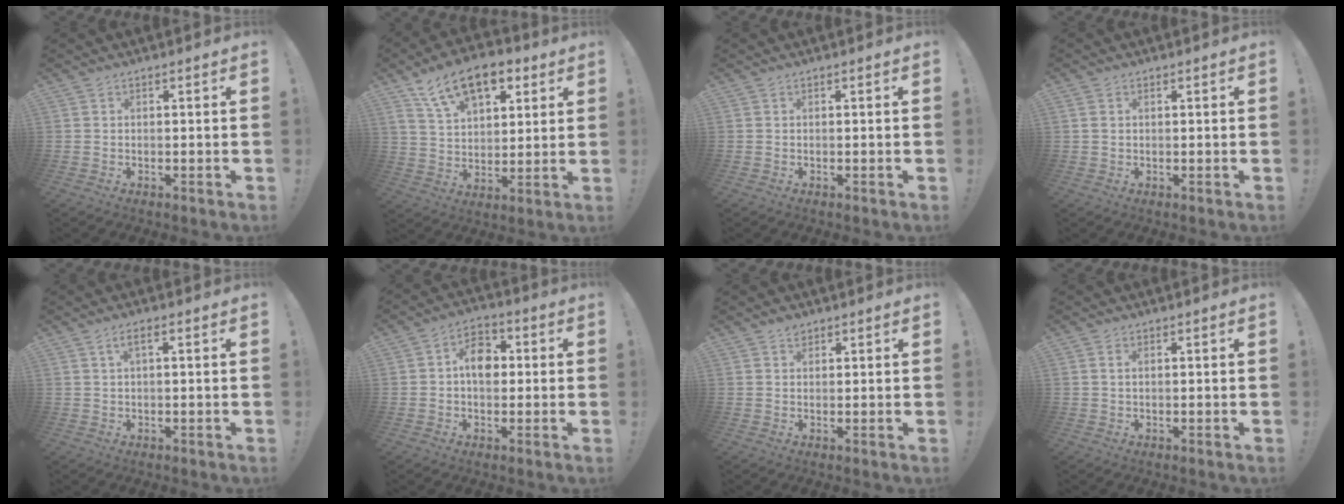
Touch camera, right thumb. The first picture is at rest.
{"total": 16.1, "force": [8.9, 8.9, 9.9], "torque": [-0.164, -0.038, 0.163]}
{"total": 0.0}
{"total": 1.0, "force": [0.5, 0.7, 0.6], "torque": [-0.016, 0.004, 0.010]}
{"total": 2.4, "force": [0.6, 0.5, 2.3], "torque": [-0.049, 0.004, 0.010]}
{"total": 8.7, "force": [0.5, 6.2, 6.1], "torque": [-0.087, 0.014, 0.010]}
{"total": 1.7, "force": [1.3, 0.9, 0.4], "torque": [0.003, -0.006, 0.022]}
{"total": 1.2, "force": [0.4, 0.4, 1.0], "torque": [-0.017, 0.000, 0.006]}